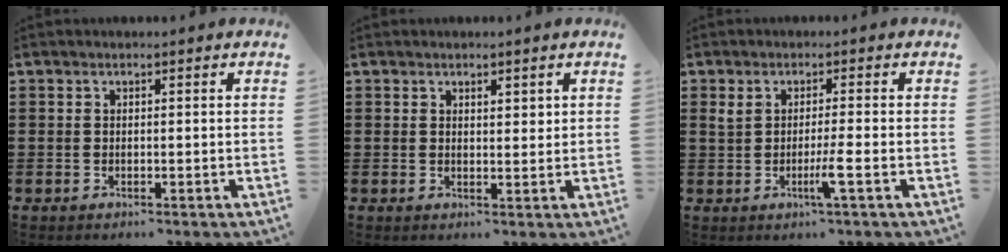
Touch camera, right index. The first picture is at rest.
{"total": 1.4, "force": [1.1, 0.8, 0.4], "torque": [-0.002, 0.001, 0.019]}
{"total": 4.0, "force": [-1.0, -0.2, 3.8], "torque": [-0.074, -0.014, -0.023]}